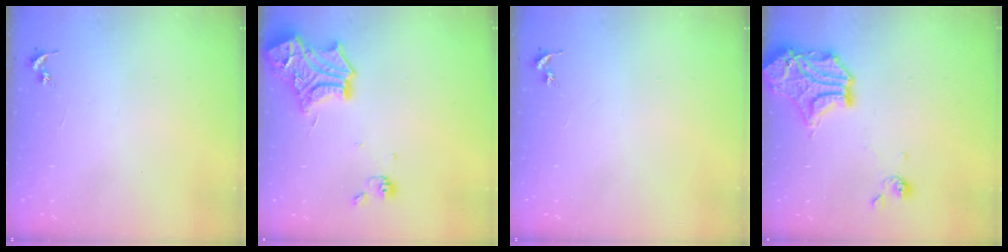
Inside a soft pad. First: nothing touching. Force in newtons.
{"total": 16.2, "press": 16.2, "slide": 1.5}
{"total": 0.0}
{"total": 16.4, "press": 16.1, "slide": 3.1}